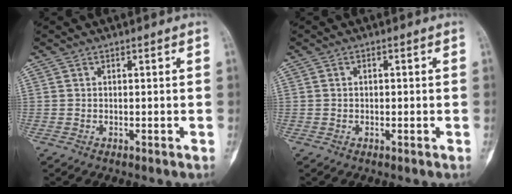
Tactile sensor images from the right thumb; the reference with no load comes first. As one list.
[{"total": 0.7, "force": [0.0, 0.5, 0.5], "torque": [-0.010, 0.003, 0.001]}]